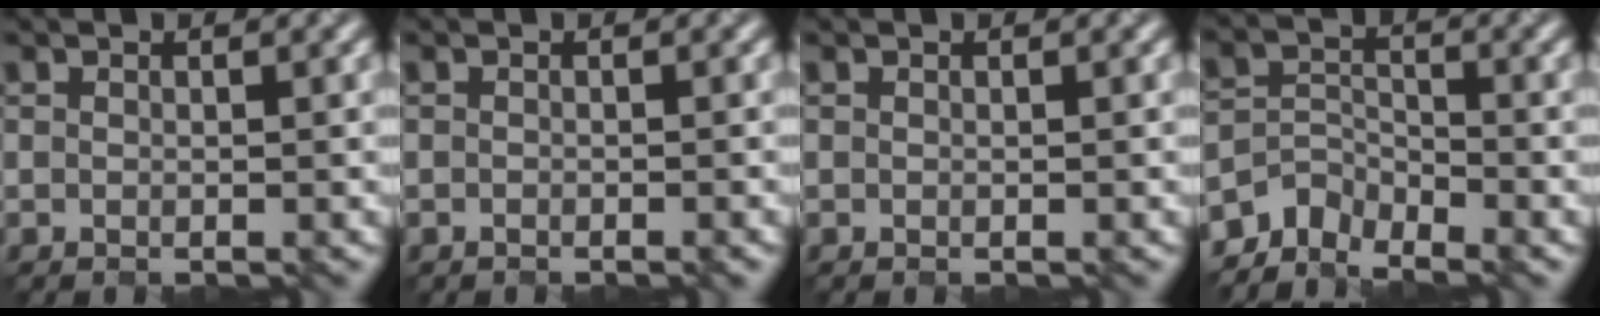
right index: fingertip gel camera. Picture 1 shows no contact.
{"total": 0.5, "force": [-0.5, 0.0, 0.2], "torque": [-0.004, -0.002, -0.008]}
{"total": 0.0}
{"total": 3.4, "force": [-3.2, 1.2, 0.2], "torque": [0.003, 0.000, -0.073]}